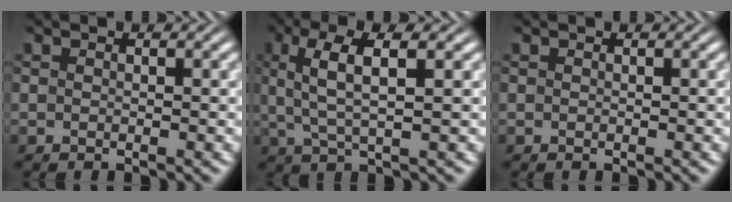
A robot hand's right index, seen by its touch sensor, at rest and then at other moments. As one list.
[{"total": 4.2, "force": [0.9, 1.1, 4.0], "torque": [-0.082, 0.003, 0.020]}, {"total": 0.0}]